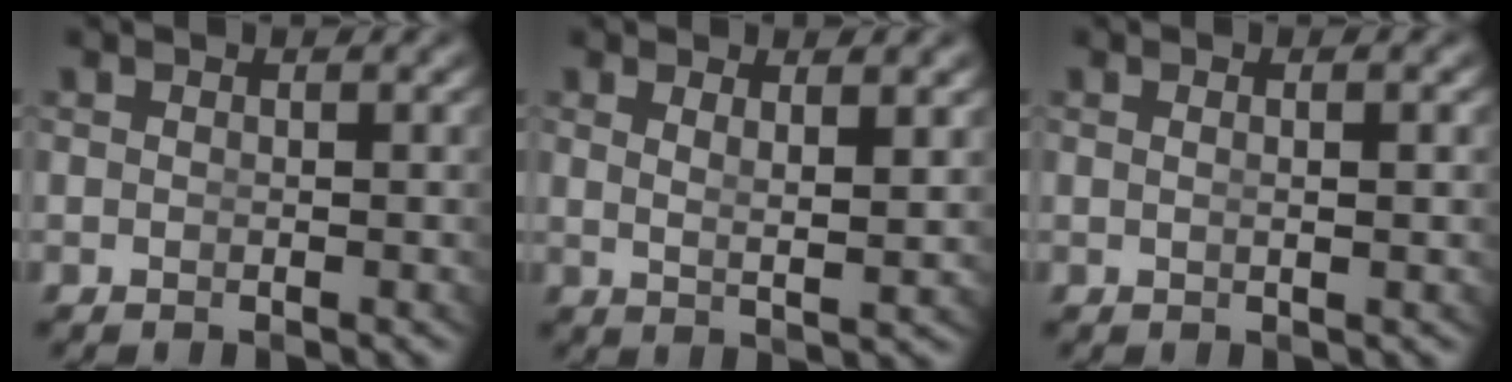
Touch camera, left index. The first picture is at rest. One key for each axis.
{"total": 2.3, "fx": 1.0, "fy": -0.5, "fz": 2.0, "tx": -0.038, "ty": -0.017, "tz": 0.032}
{"total": 1.1, "fx": 0.0, "fy": -0.6, "fz": 1.0, "tx": -0.016, "ty": -0.007, "tz": 0.006}